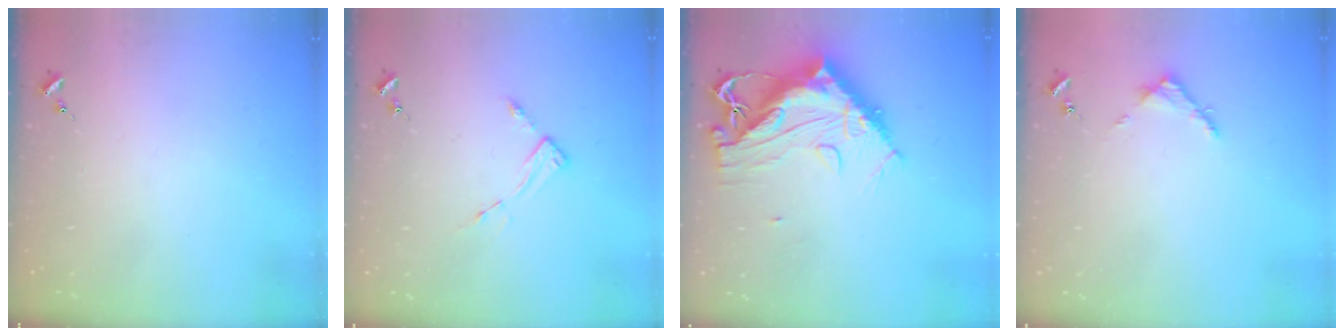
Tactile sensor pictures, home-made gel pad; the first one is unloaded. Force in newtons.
{"total": 3.6, "press": 3.5, "slide": 0.4}
{"total": 16.4, "press": 16.3, "slide": 1.5}
{"total": 3.6, "press": 3.6, "slide": 0.3}